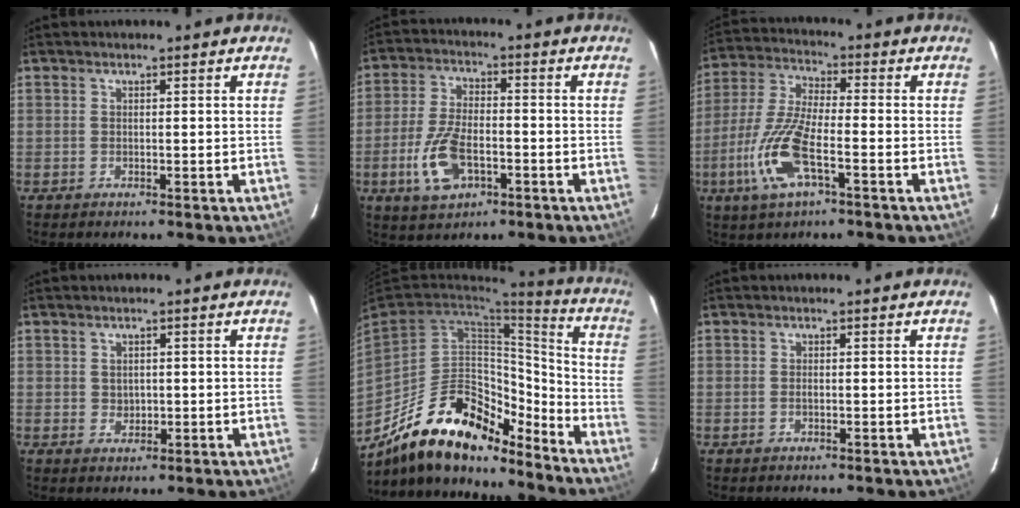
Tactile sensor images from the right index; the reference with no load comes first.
{"total": 10.6, "force": [-4.0, 5.4, 8.2], "torque": [-0.181, -0.004, -0.069]}
{"total": 13.2, "force": [-5.2, 4.0, 11.5], "torque": [-0.256, -0.008, -0.105]}
{"total": 1.9, "force": [0.3, 1.7, 0.8], "torque": [-0.010, 0.003, 0.009]}
{"total": 23.3, "force": [-17.7, 8.9, 12.4], "torque": [-0.224, 0.018, -0.282]}
{"total": 0.5, "force": [-0.1, 0.2, 0.5], "torque": [-0.008, 0.001, -0.001]}